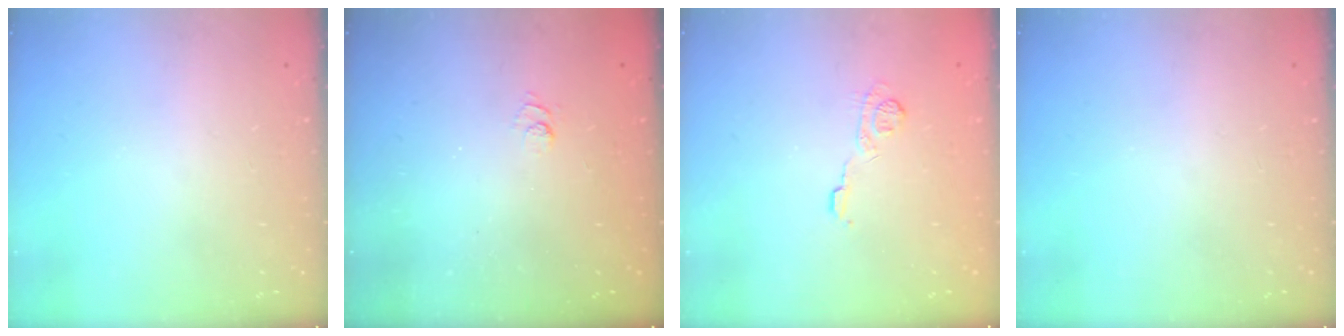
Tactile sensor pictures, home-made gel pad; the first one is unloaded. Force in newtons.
{"total": 2.4, "press": 1.9, "slide": 1.4}
{"total": 7.6, "press": 7.5, "slide": 1.6}
{"total": 0.0}